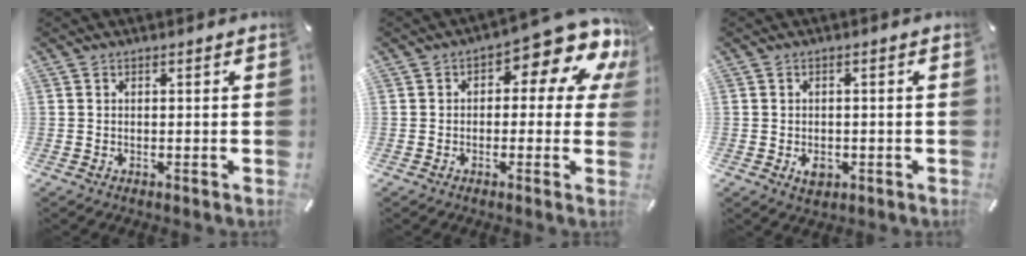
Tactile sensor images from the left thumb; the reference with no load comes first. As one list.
[{"total": 11.9, "force": [5.7, 4.7, 9.4], "torque": [-0.121, -0.049, 0.091]}, {"total": 3.5, "force": [-1.1, 2.5, 2.2], "torque": [-0.050, 0.002, -0.021]}]